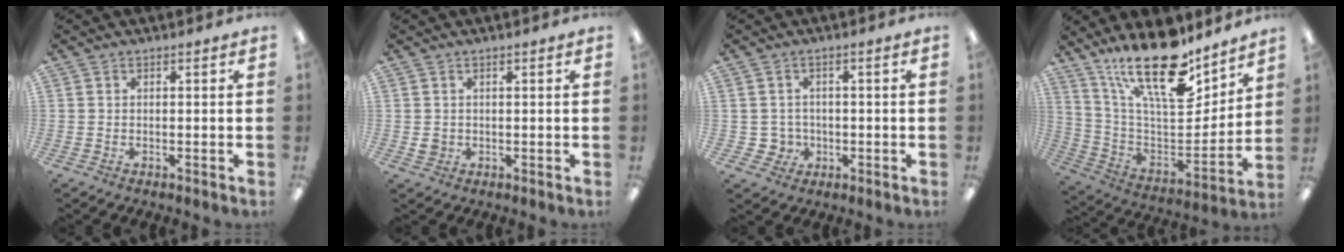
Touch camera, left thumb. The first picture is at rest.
{"total": 1.8, "force": [0.4, 1.7, 0.7], "torque": [-0.007, 0.000, 0.004]}
{"total": 3.6, "force": [-0.5, 3.5, 0.6], "torque": [-0.008, 0.004, -0.008]}
{"total": 23.5, "force": [16.8, 8.3, 14.2], "torque": [-0.247, -0.112, 0.287]}